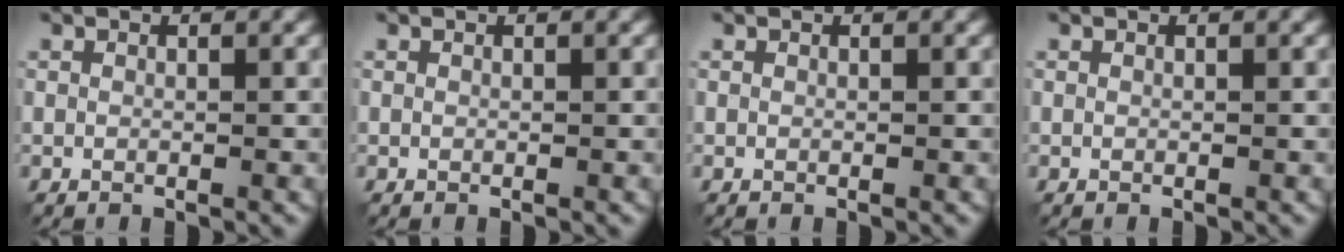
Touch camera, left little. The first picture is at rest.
{"total": 0.0}
{"total": 0.0}
{"total": 0.0}